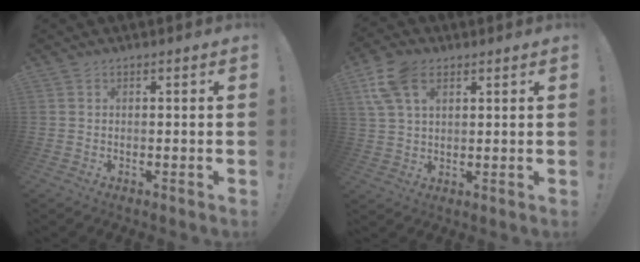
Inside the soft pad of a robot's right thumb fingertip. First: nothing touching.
{"total": 10.5, "force": [4.8, 6.3, 6.9], "torque": [-0.140, -0.005, 0.092]}